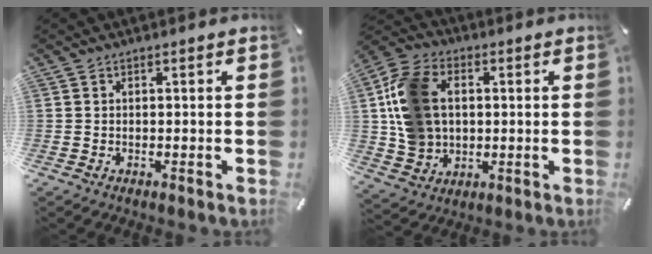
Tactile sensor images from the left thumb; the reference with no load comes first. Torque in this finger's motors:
{"motor_torque": [0.99, 1.07, 1.97, -0.21, 0.77]}